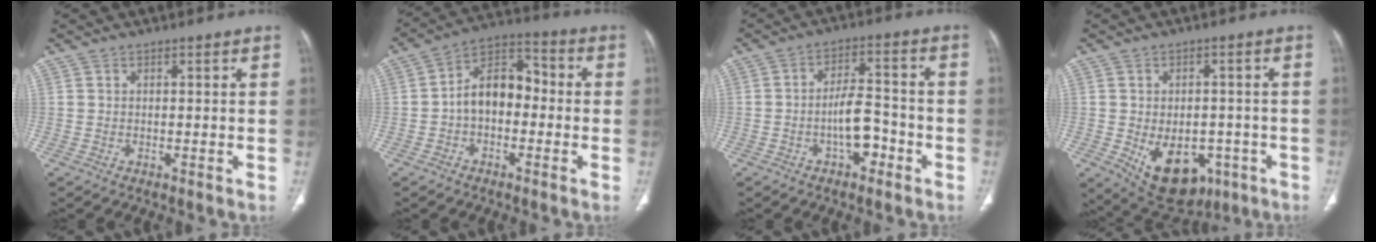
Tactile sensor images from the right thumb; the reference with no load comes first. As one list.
[{"total": 10.6, "force": [-1.2, 7.1, 7.8], "torque": [-0.103, 0.042, -0.036]}, {"total": 7.1, "force": [-2.9, 3.6, 5.4], "torque": [-0.078, 0.034, -0.051]}, {"total": 13.5, "force": [-4.9, 8.9, 8.9], "torque": [-0.103, 0.009, -0.050]}]